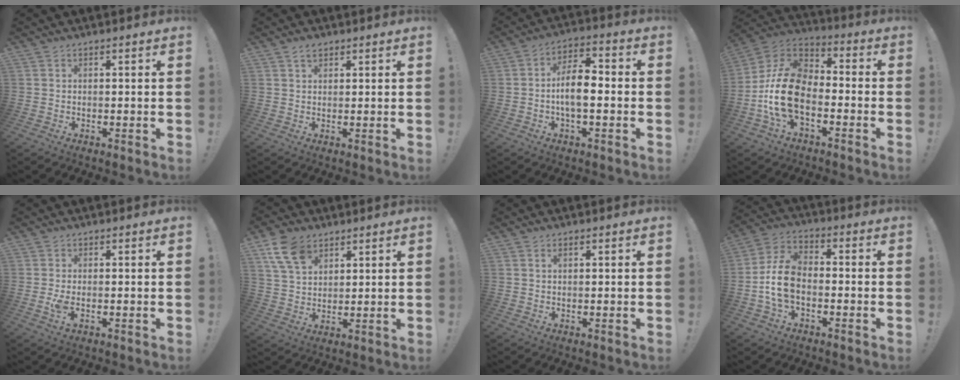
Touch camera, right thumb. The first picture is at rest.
{"total": 2.6, "force": [1.7, 1.4, 1.4], "torque": [-0.020, -0.001, 0.029]}
{"total": 9.7, "force": [-1.9, 4.5, 8.4], "torque": [-0.146, 0.013, -0.036]}
{"total": 18.2, "force": [-5.4, 11.6, 13.0], "torque": [-0.258, 0.041, -0.080]}
{"total": 2.9, "force": [-0.7, 1.0, 2.6], "torque": [-0.051, 0.000, -0.012]}
{"total": 10.4, "force": [5.8, 6.4, 5.8], "torque": [-0.111, -0.012, 0.116]}
{"total": 0.9, "force": [0.4, 0.3, 0.7], "torque": [-0.016, 0.001, 0.007]}
{"total": 11.1, "force": [-2.6, 7.3, 7.9], "torque": [-0.165, 0.018, -0.043]}